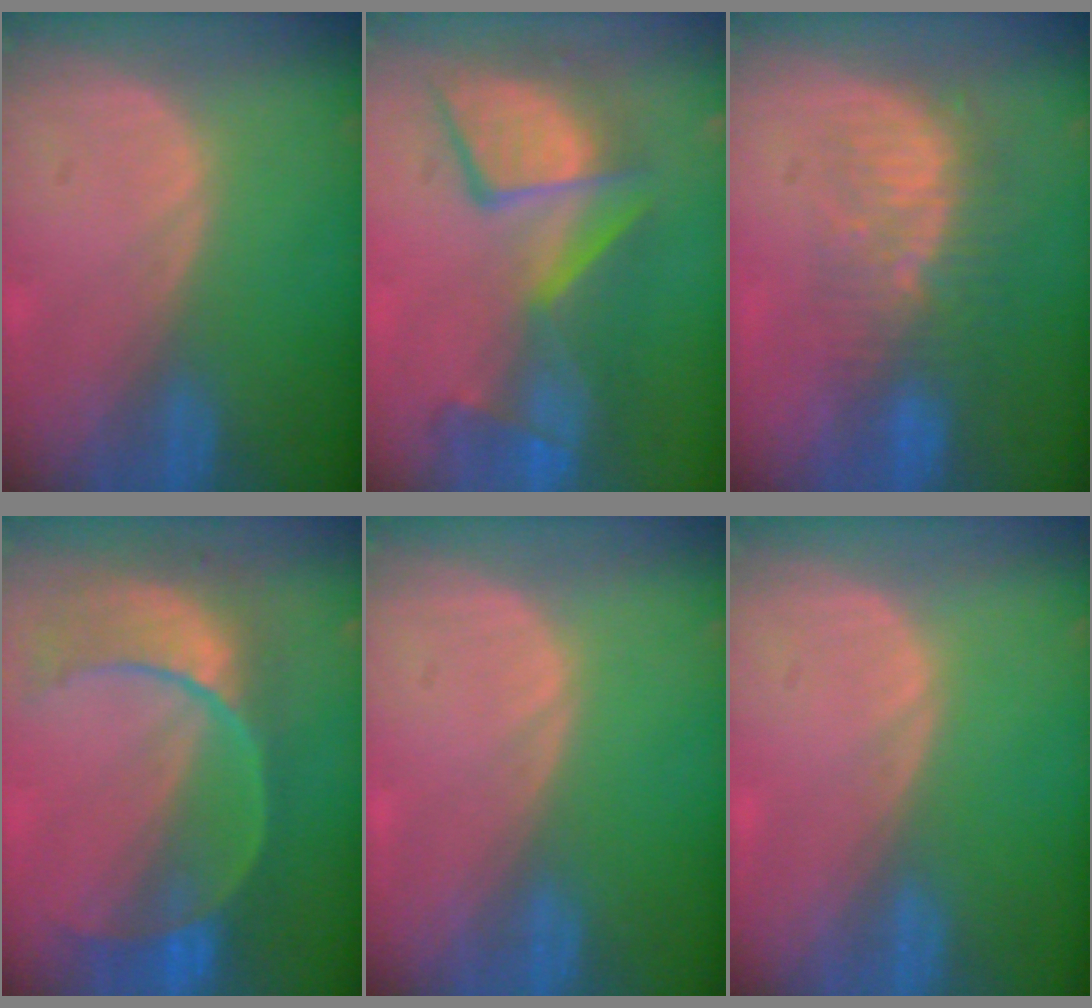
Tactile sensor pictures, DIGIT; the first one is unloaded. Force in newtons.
{"total": 11.0, "press": 10.3, "slide": 3.8}
{"total": 8.5, "press": 7.6, "slide": 3.9}
{"total": 10.3, "press": 9.0, "slide": 5.0}
{"total": 0.0}
{"total": 0.0}